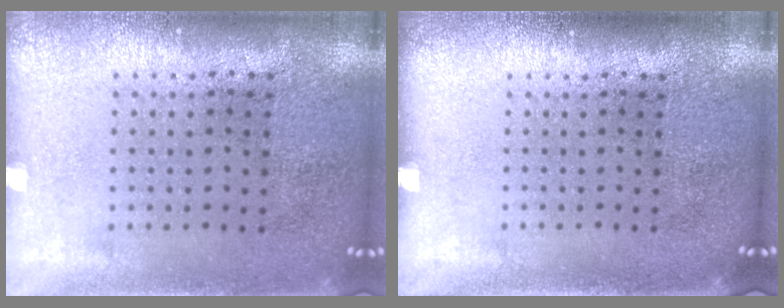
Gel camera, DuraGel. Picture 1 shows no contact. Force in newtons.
{"total": 0.0}